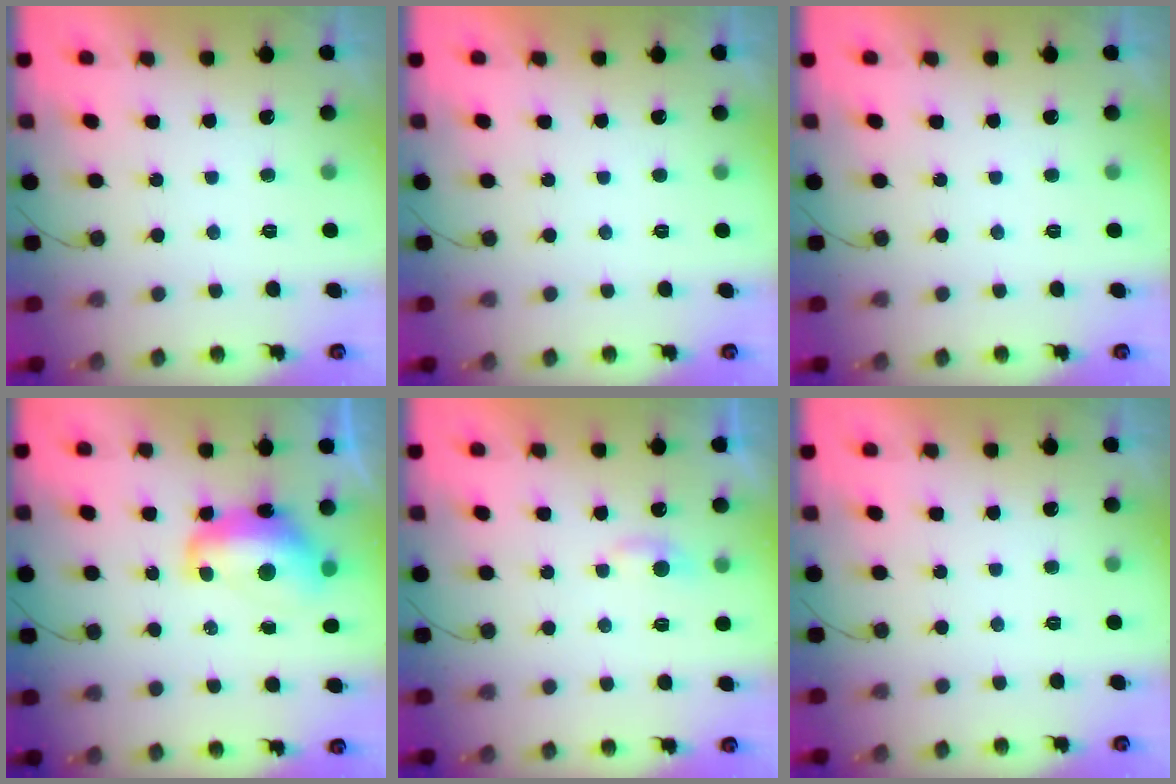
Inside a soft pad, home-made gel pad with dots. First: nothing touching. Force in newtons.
{"total": 0.0}
{"total": 0.0}
{"total": 11.9, "press": 11.9, "slide": 1.2}
{"total": 4.2, "press": 4.1, "slide": 0.4}
{"total": 0.0}